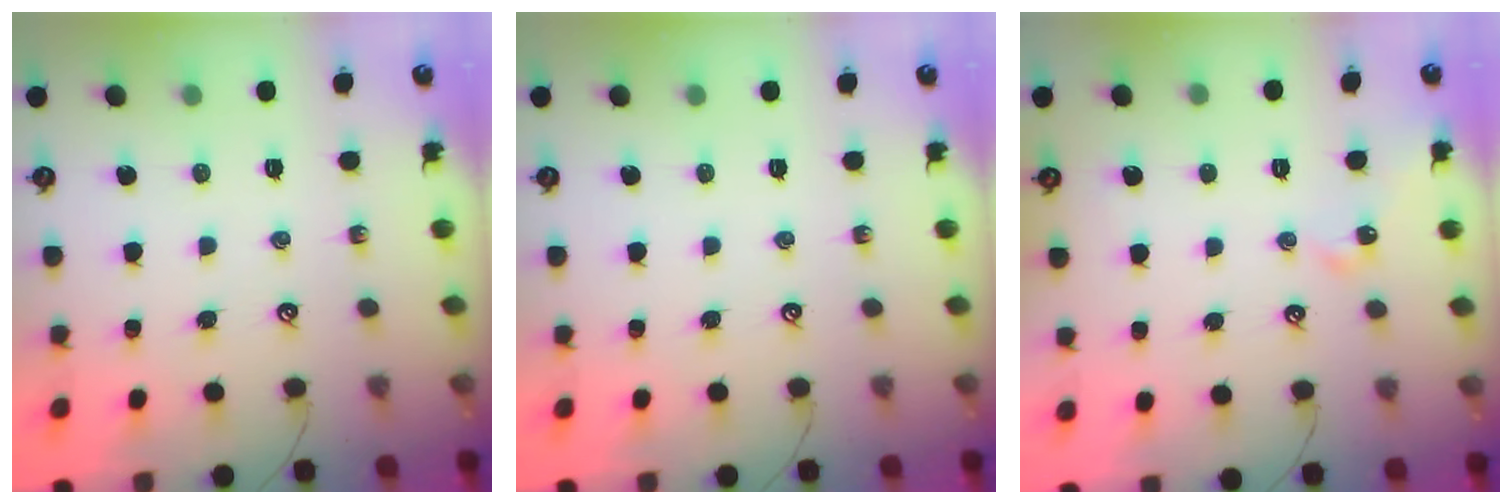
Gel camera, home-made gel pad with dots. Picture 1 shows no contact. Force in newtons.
{"total": 0.0}
{"total": 2.0, "press": 1.9, "slide": 0.5}